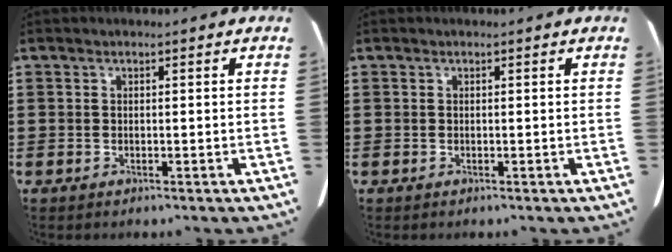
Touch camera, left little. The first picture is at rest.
{"total": 0.0}